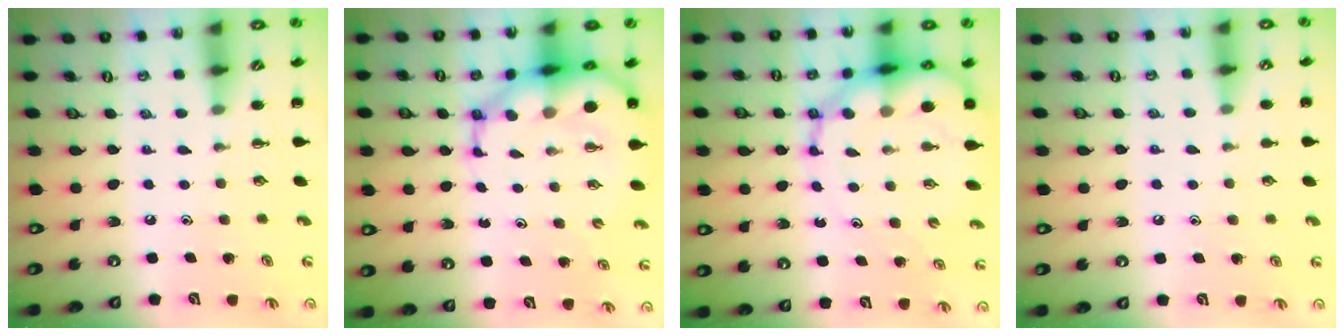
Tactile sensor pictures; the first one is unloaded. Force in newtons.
{"total": 11.5, "press": 11.0, "slide": 3.3}
{"total": 15.9, "press": 15.4, "slide": 4.0}
{"total": 5.8, "press": 5.5, "slide": 2.0}